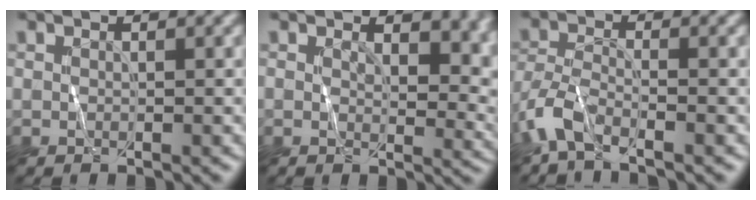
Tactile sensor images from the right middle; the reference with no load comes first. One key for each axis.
{"total": 6.0, "fx": 2.3, "fy": 3.6, "fz": 4.3, "tx": -0.051, "ty": -0.005, "tz": 0.038}
{"total": 4.0, "fx": -2.9, "fy": 1.3, "fz": 2.4, "tx": -0.057, "ty": -0.004, "tz": -0.071}